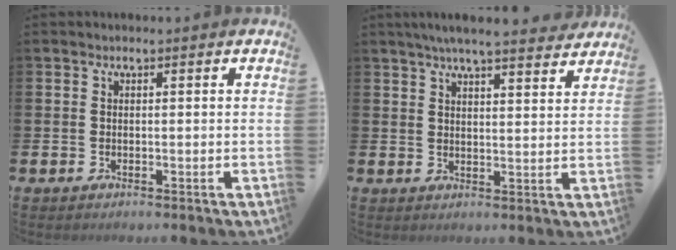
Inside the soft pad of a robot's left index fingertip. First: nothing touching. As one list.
[{"total": 5.9, "force": [5.5, 0.2, 2.0], "torque": [-0.043, -0.024, 0.096]}]